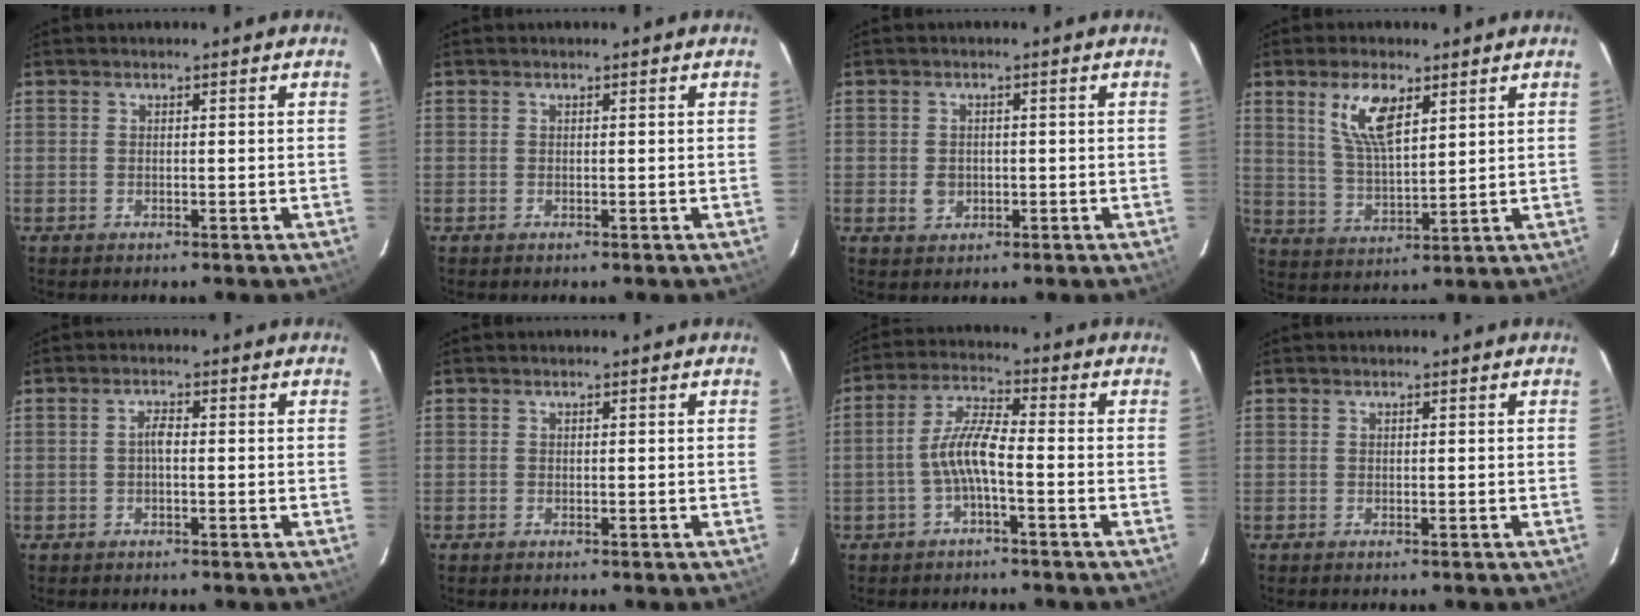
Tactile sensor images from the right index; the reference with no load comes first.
{"total": 0.0}
{"total": 2.9, "force": [-0.6, 2.6, 1.1], "torque": [-0.020, 0.001, -0.004]}
{"total": 8.9, "force": [4.5, 3.5, 6.9], "torque": [-0.132, 0.005, 0.094]}
{"total": 1.7, "force": [-0.3, 0.7, 1.6], "torque": [-0.031, 0.008, -0.008]}
{"total": 0.0}
{"total": 6.1, "force": [-2.2, 1.0, 5.6], "torque": [-0.123, 0.014, -0.041]}
{"total": 0.0}